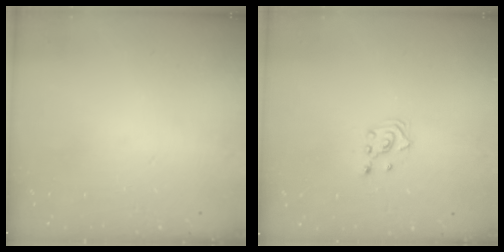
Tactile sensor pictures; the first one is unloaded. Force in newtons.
{"total": 2.5, "press": 2.3, "slide": 1.0}